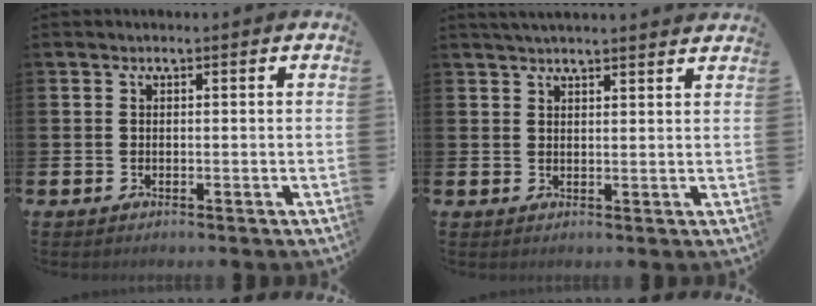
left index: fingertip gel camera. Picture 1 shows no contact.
{"total": 2.8, "force": [2.8, -0.1, 0.4], "torque": [-0.009, -0.011, 0.050]}